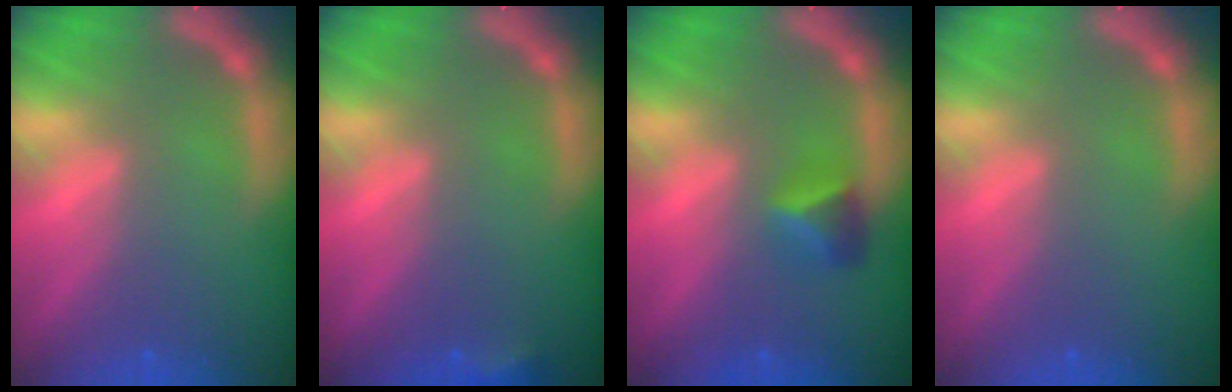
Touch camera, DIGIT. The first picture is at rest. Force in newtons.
{"total": 1.4}
{"total": 2.4}
{"total": 0.0}